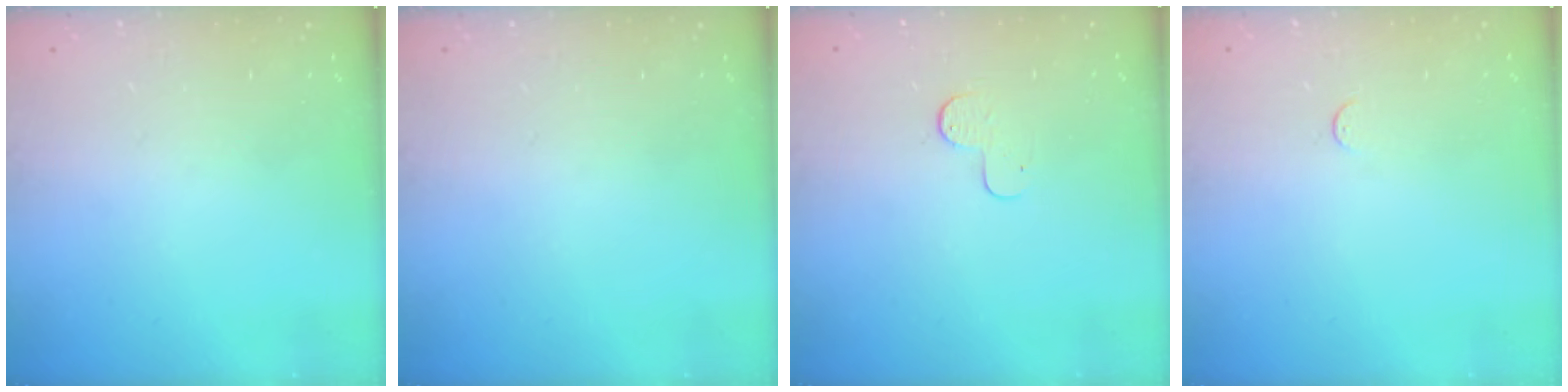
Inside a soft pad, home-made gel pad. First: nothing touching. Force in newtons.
{"total": 0.0}
{"total": 5.0, "press": 5.0, "slide": 0.4}
{"total": 2.7, "press": 2.7, "slide": 0.4}